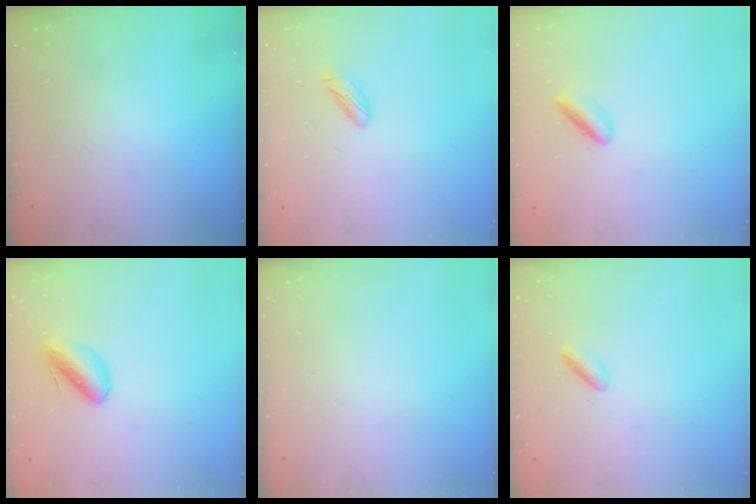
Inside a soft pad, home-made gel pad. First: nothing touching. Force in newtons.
{"total": 6.0, "press": 5.9, "slide": 1.1}
{"total": 2.1, "press": 2.0, "slide": 0.5}
{"total": 6.2, "press": 5.9, "slide": 2.0}
{"total": 0.0}
{"total": 3.0, "press": 2.8, "slide": 0.9}